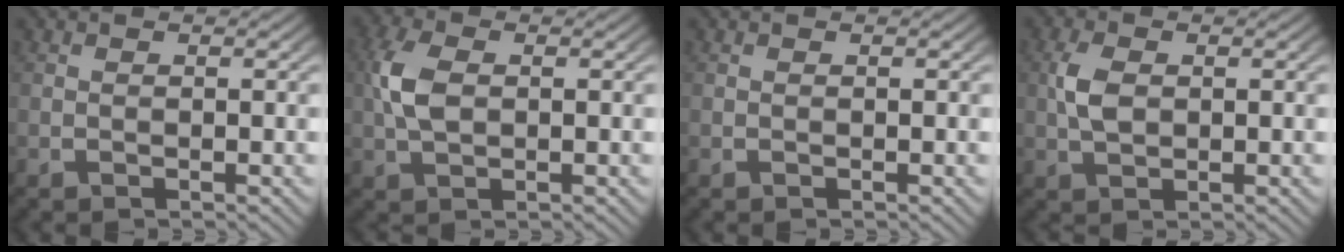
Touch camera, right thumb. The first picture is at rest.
{"total": 3.8, "force": [0.5, 2.4, 2.9], "torque": [-0.078, -0.002, 0.013]}
{"total": 0.0}
{"total": 2.8, "force": [0.4, 1.8, 2.1], "torque": [-0.054, -0.004, 0.011]}